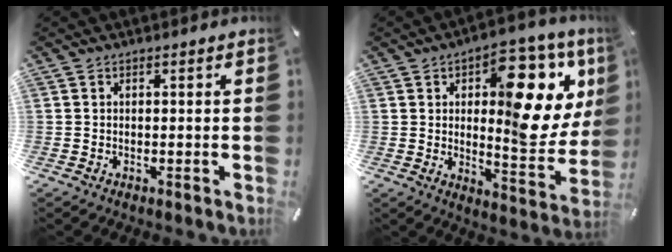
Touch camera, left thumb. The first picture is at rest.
{"total": 20.1, "force": [7.3, 9.3, 16.2], "torque": [-0.191, -0.054, 0.110]}